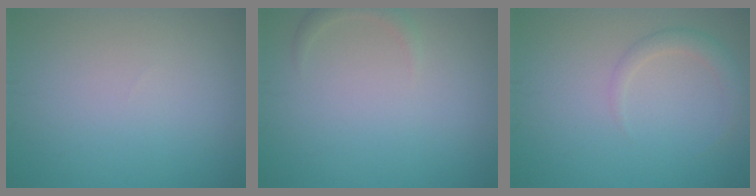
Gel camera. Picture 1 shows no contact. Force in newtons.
{"total": 1.2, "press": 1.2, "slide": 0.2}
{"total": 1.8, "press": 1.8, "slide": 0.1}